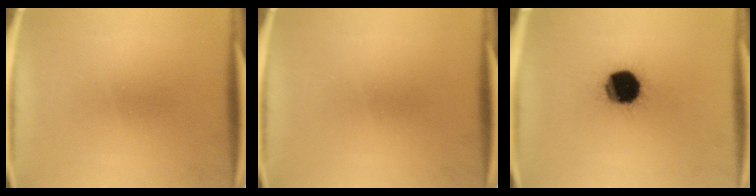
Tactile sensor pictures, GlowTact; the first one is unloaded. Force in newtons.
{"total": 0.0}
{"total": 18.1}